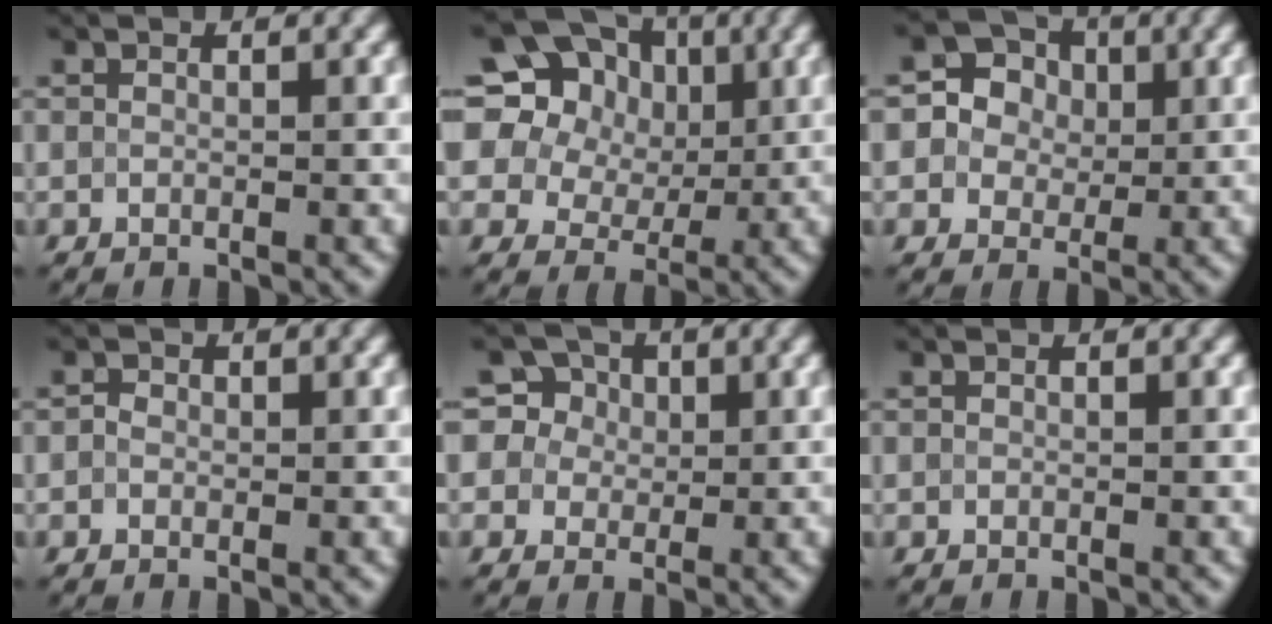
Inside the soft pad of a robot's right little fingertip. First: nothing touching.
{"total": 21.0, "force": [9.3, 16.2, 9.6], "torque": [-0.216, 0.073, 0.129]}
{"total": 5.4, "force": [1.5, 4.8, 2.0], "torque": [-0.034, 0.012, 0.017]}
{"total": 0.9, "force": [0.0, 0.8, 0.4], "torque": [-0.007, -0.001, -0.006]}
{"total": 7.2, "force": [3.4, 5.7, 2.7], "torque": [-0.046, 0.030, 0.032]}
{"total": 0.0}